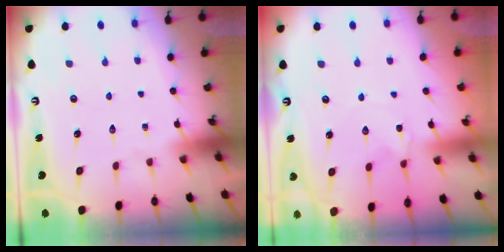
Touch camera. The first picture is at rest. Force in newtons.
{"total": 1.5, "press": 1.4, "slide": 0.2}